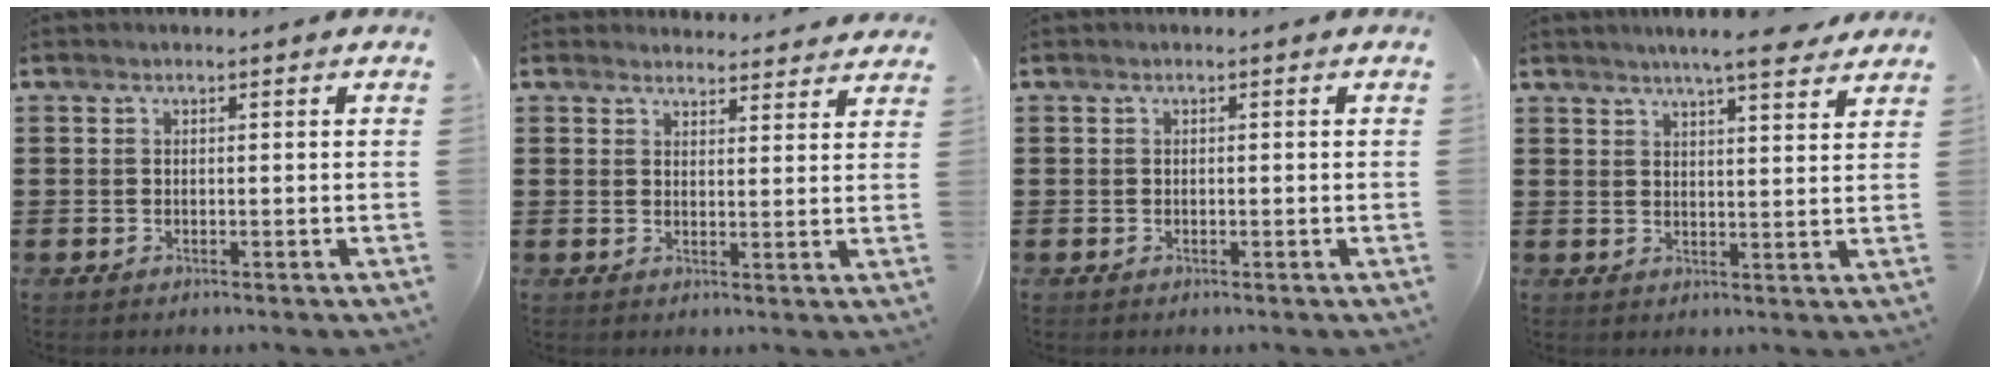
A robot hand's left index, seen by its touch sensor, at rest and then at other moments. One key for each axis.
{"total": 3.5, "fx": 3.4, "fy": 0.6, "fz": 0.1, "tx": -0.003, "ty": -0.017, "tz": 0.063}
{"total": 0.0}
{"total": 5.5, "fx": 4.9, "fy": 0.0, "fz": 2.4, "tx": -0.053, "ty": -0.015, "tz": 0.086}